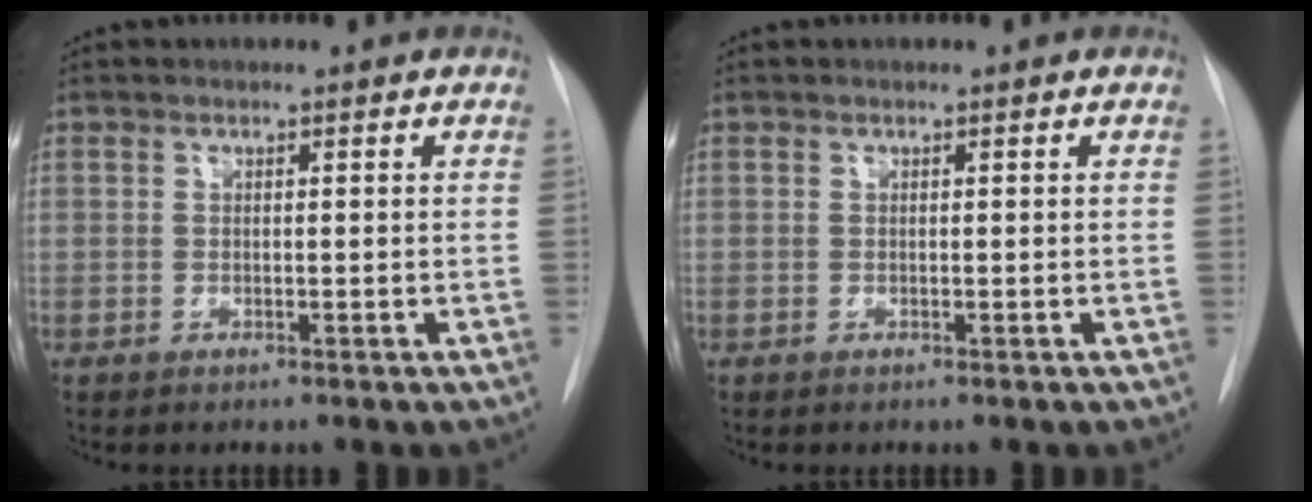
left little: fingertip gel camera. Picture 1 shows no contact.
{"total": 0.0}